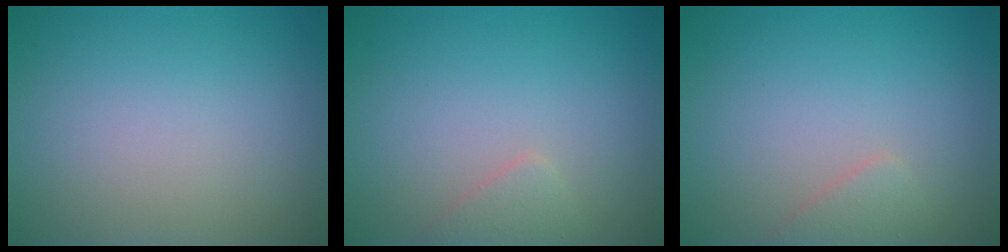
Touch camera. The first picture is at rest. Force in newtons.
{"total": 1.3, "press": 1.3, "slide": 0.1}
{"total": 1.3, "press": 1.3, "slide": 0.1}